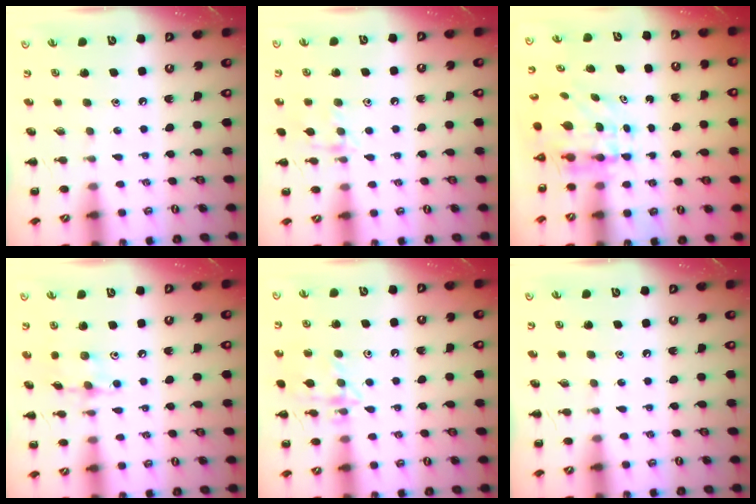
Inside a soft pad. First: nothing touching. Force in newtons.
{"total": 8.3, "press": 8.2, "slide": 1.2}
{"total": 5.9, "press": 5.7, "slide": 1.3}
{"total": 7.9, "press": 7.9, "slide": 0.7}
{"total": 12.8, "press": 12.8, "slide": 0.6}
{"total": 0.0}